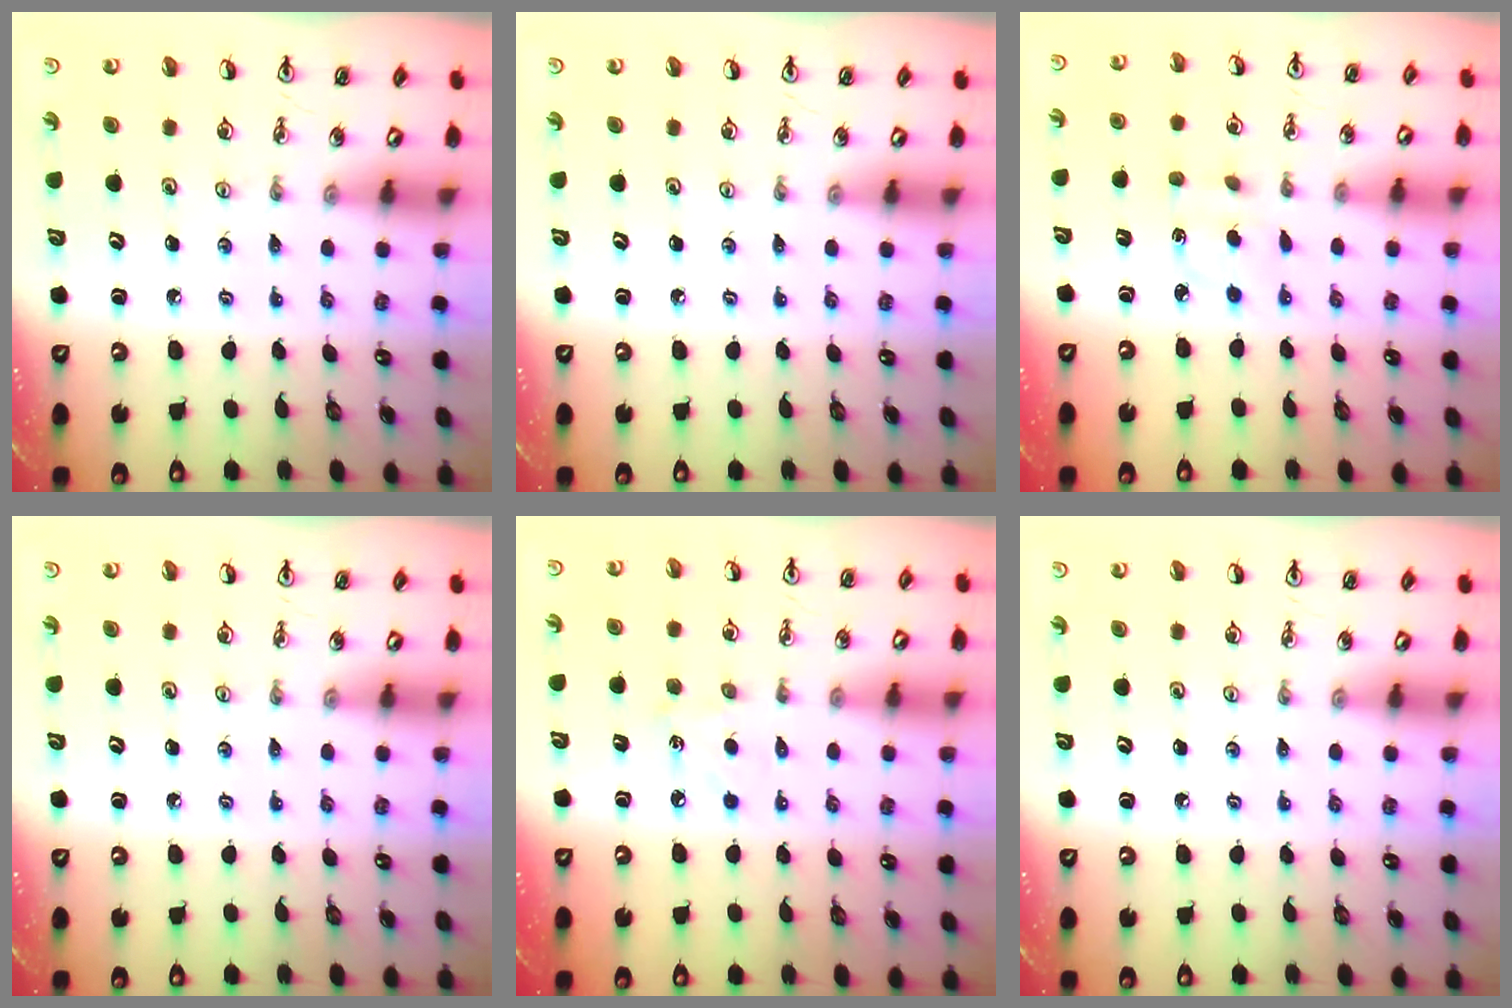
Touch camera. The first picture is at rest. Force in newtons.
{"total": 0.0}
{"total": 2.0, "press": 1.9, "slide": 0.6}
{"total": 0.0}
{"total": 6.0, "press": 6.0, "slide": 0.7}
{"total": 0.0}